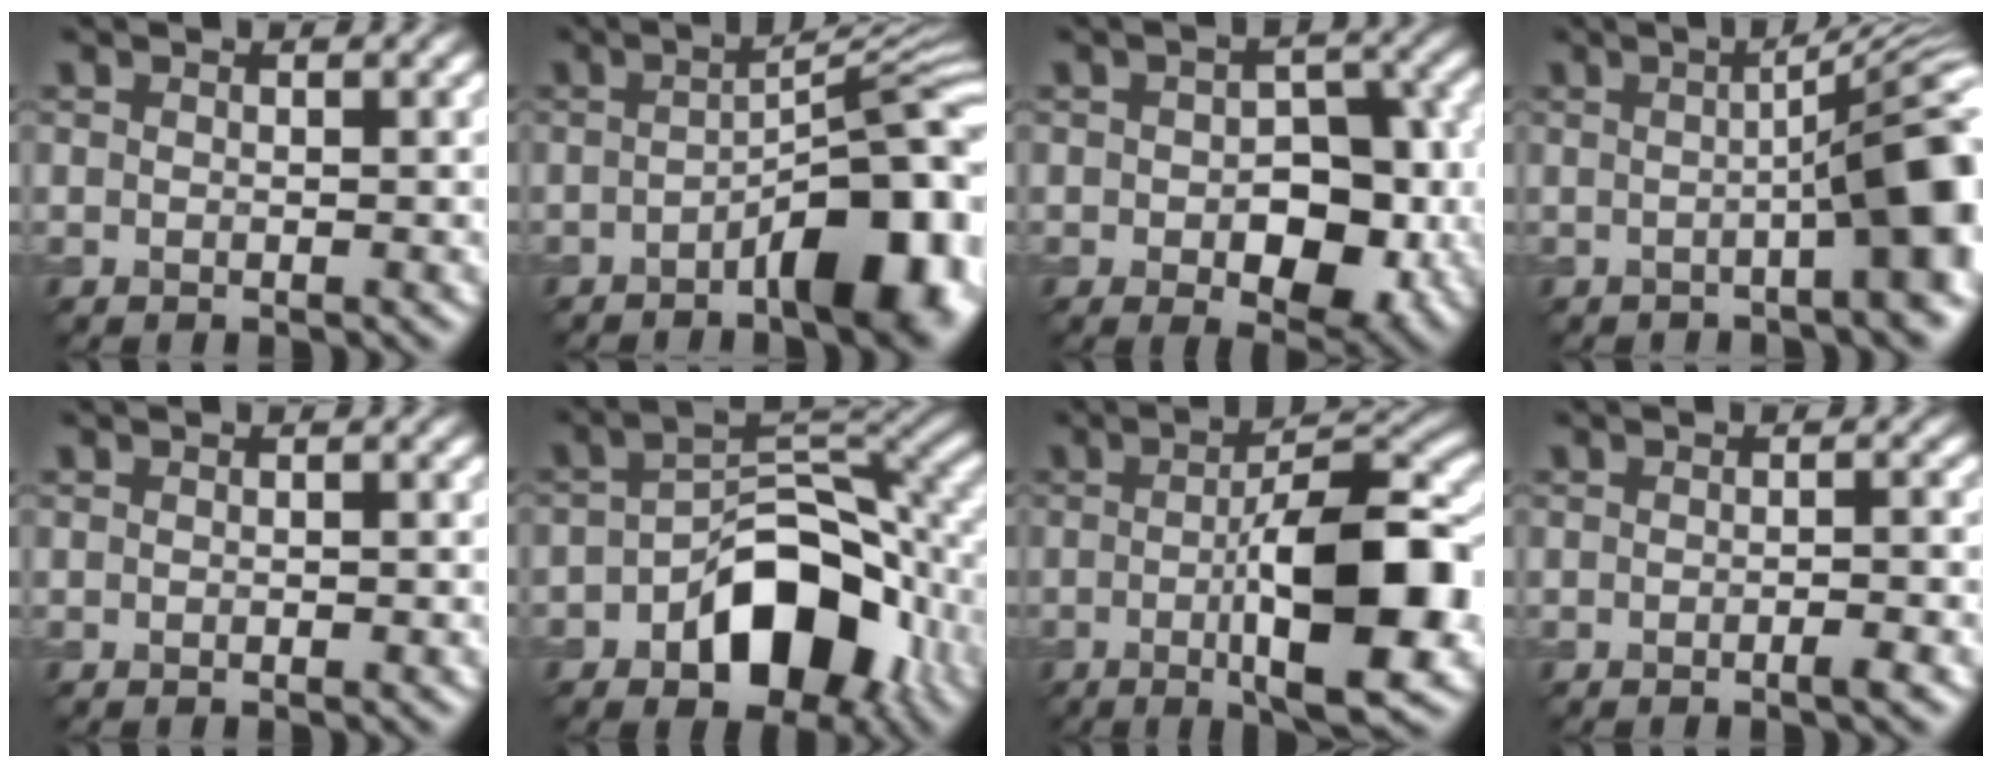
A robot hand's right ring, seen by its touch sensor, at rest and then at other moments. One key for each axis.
{"total": 9.7, "fx": -3.4, "fy": 2.7, "fz": 8.7, "tx": -0.109, "ty": 0.010, "tz": -0.043}
{"total": 7.6, "fx": -1.4, "fy": 4.5, "fz": 5.9, "tx": -0.080, "ty": -0.002, "tz": -0.012}
{"total": 10.8, "fx": -0.7, "fy": 2.3, "fz": 10.6, "tx": -0.095, "ty": 0.020, "tz": -0.008}
{"total": 0.7, "fx": -0.2, "fy": 0.1, "fz": 0.6, "tx": -0.006, "ty": 0.003, "tz": 0.000}
{"total": 10.0, "fx": -3.7, "fy": 5.9, "fz": 7.2, "tx": -0.099, "ty": 0.011, "tz": -0.055}
{"total": 11.3, "fx": -1.8, "fy": 3.1, "fz": 10.8, "tx": -0.156, "ty": 0.005, "tz": -0.024}
{"total": 1.8, "fx": -0.7, "fy": 0.3, "fz": 1.6, "tx": -0.018, "ty": 0.006, "tz": -0.009}